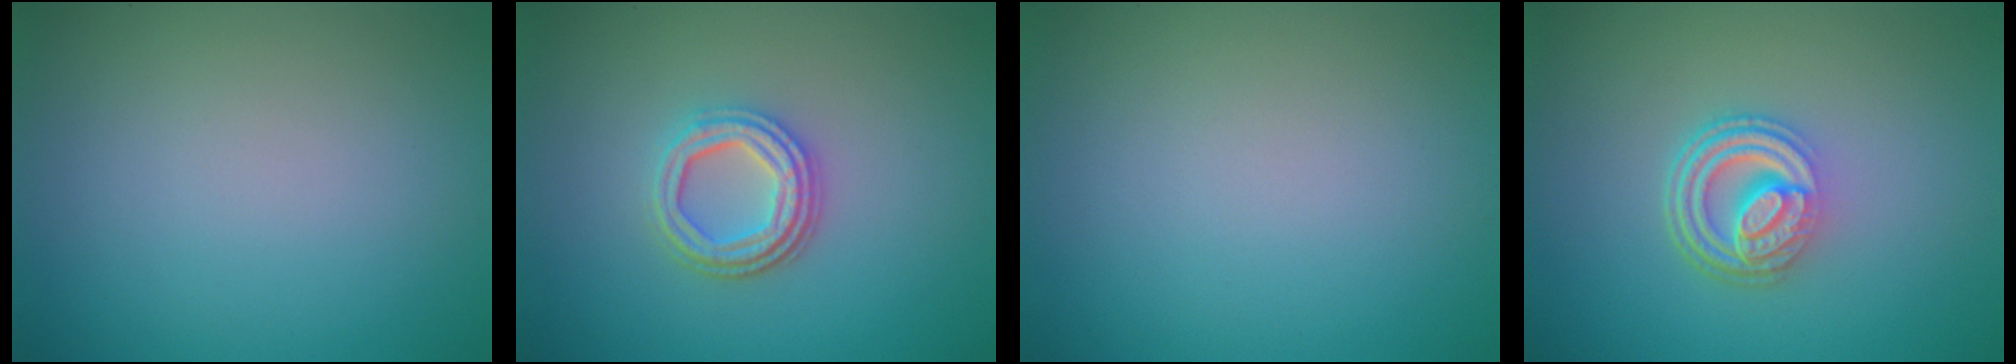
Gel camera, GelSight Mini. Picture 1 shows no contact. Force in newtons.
{"total": 3.7, "press": 3.0, "slide": 2.1}
{"total": 0.0}
{"total": 4.9, "press": 3.4, "slide": 3.5}